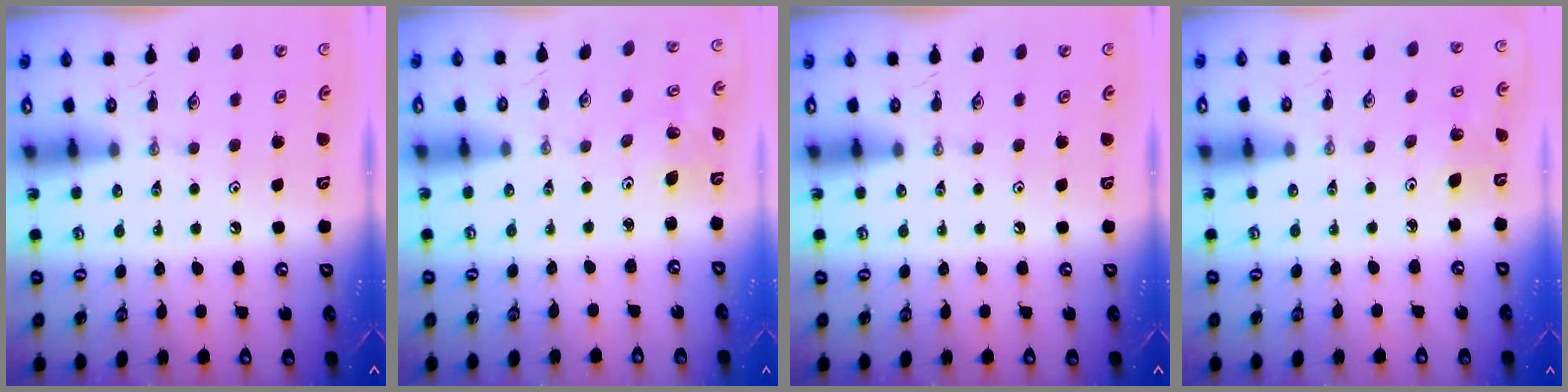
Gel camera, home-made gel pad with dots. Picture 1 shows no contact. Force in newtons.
{"total": 2.0, "press": 2.0, "slide": 0.1}
{"total": 0.0}
{"total": 5.7, "press": 5.5, "slide": 1.2}